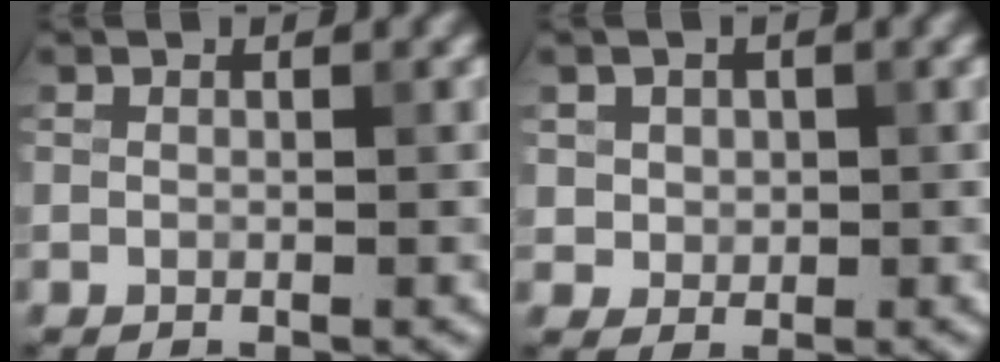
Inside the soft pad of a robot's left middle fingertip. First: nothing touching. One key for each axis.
{"total": 2.5, "fx": 0.8, "fy": 2.1, "fz": 1.0, "tx": -0.022, "ty": 0.002, "tz": 0.023}